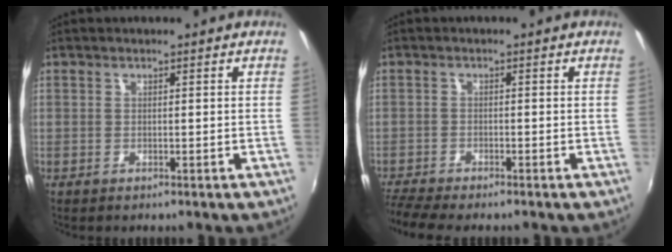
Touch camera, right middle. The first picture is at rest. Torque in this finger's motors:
{"motor_torque": [0.94, -1.18, 0.10, 0.10]}